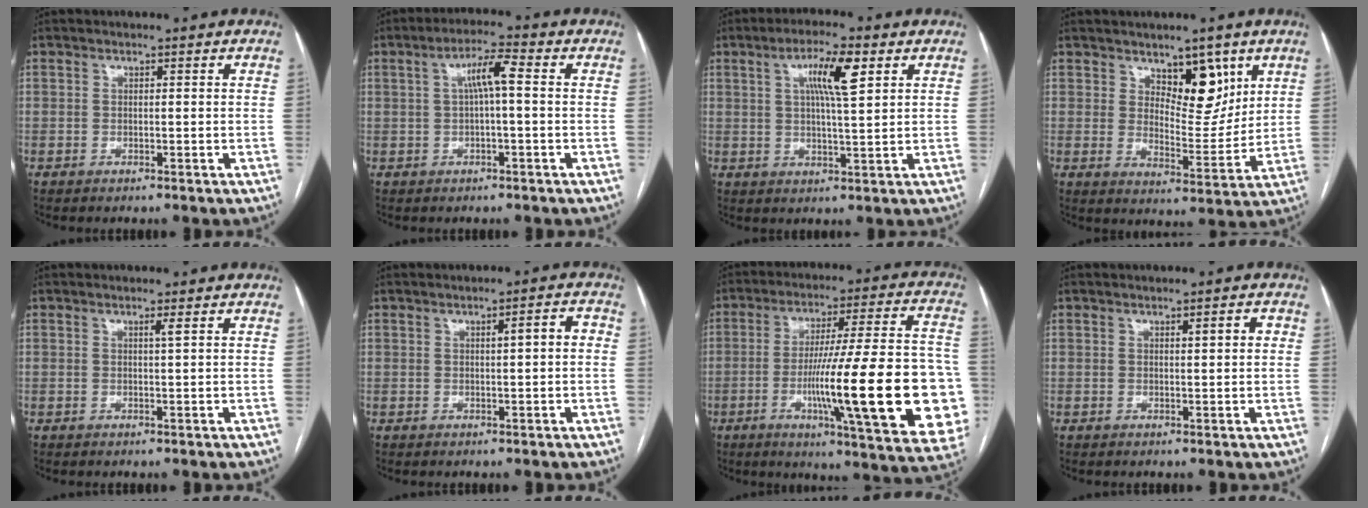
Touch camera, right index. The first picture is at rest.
{"total": 5.1, "force": [0.7, 0.6, 5.0], "torque": [-0.092, 0.016, 0.011]}
{"total": 7.6, "force": [2.9, 0.9, 7.0], "torque": [-0.127, 0.009, 0.049]}
{"total": 8.3, "force": [4.7, 3.7, 5.7], "torque": [-0.078, -0.009, 0.080]}
{"total": 1.0, "force": [0.4, -0.3, 0.8], "torque": [-0.019, -0.003, 0.009]}
{"total": 2.9, "force": [0.2, 0.4, 2.8], "torque": [-0.042, 0.007, 0.003]}
{"total": 27.9, "force": [-6.0, 2.6, 27.1], "torque": [-0.318, -0.002, -0.087]}
{"total": 1.8, "force": [0.5, 0.3, 1.7], "torque": [-0.025, 0.004, 0.007]}